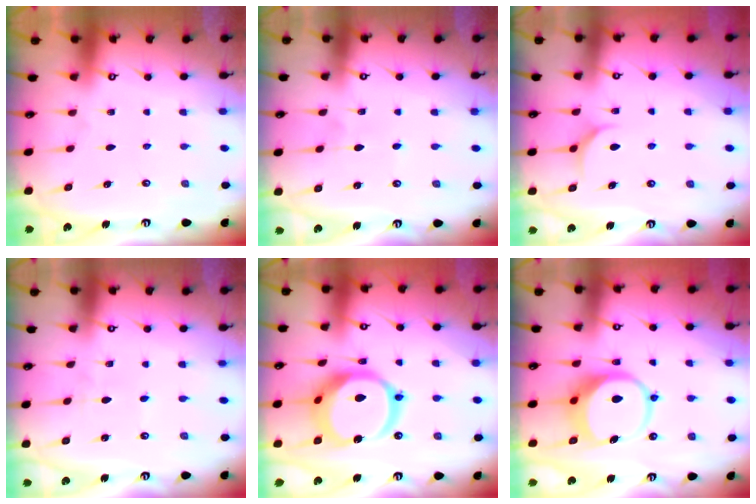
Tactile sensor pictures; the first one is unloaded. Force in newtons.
{"total": 2.5, "press": 2.5, "slide": 0.4}
{"total": 4.9, "press": 4.9, "slide": 0.5}
{"total": 2.2, "press": 2.2, "slide": 0.3}
{"total": 17.0, "press": 16.9, "slide": 2.1}
{"total": 8.3, "press": 8.3, "slide": 1.1}